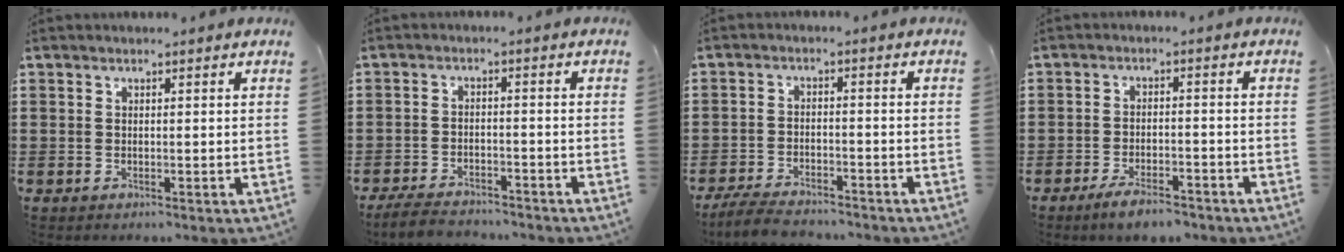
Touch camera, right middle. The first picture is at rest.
{"total": 4.1, "force": [-4.0, 0.7, 0.9], "torque": [-0.030, -0.002, -0.084]}
{"total": 4.7, "force": [-4.5, 0.8, 1.4], "torque": [-0.037, -0.002, -0.090]}
{"total": 4.2, "force": [-3.6, 0.8, 1.9], "torque": [-0.039, 0.000, -0.071]}